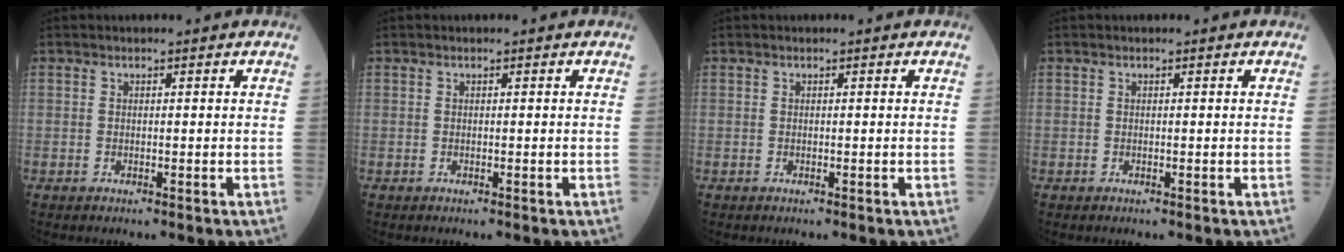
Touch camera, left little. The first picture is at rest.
{"total": 0.0}
{"total": 0.0}
{"total": 0.0}